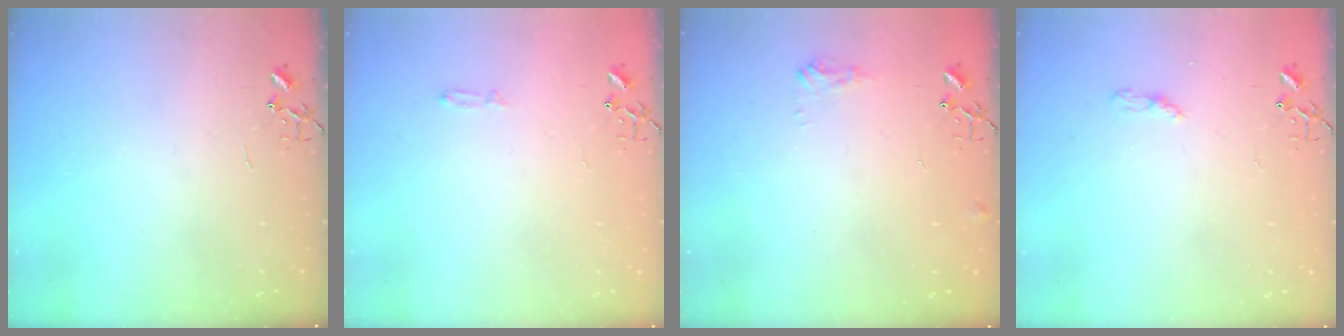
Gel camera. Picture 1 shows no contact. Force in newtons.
{"total": 2.8, "press": 2.8, "slide": 0.4}
{"total": 6.7, "press": 6.7, "slide": 0.8}
{"total": 3.7, "press": 3.6, "slide": 0.4}